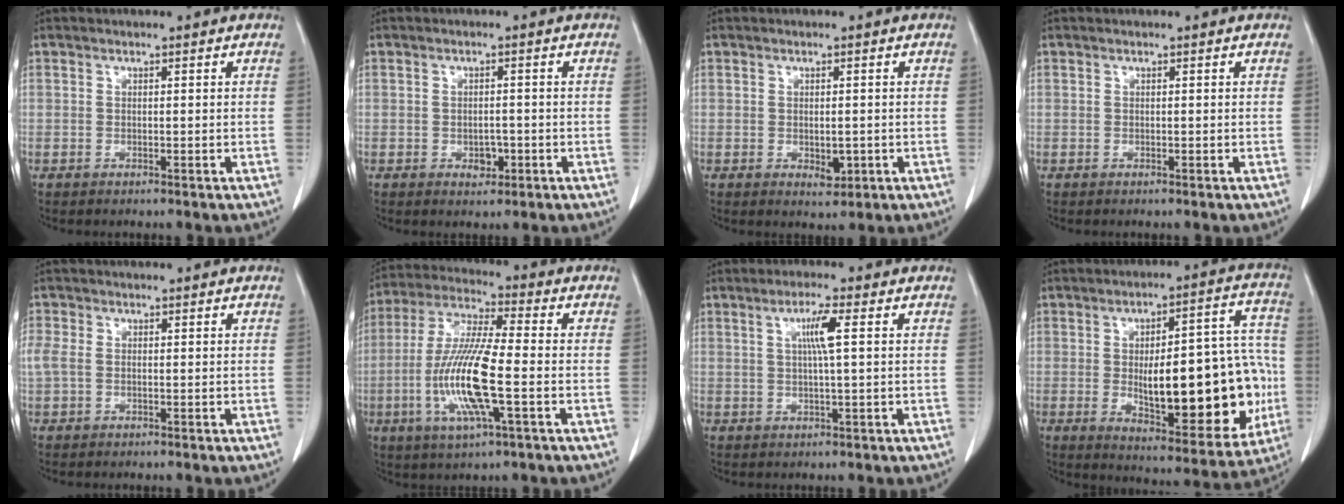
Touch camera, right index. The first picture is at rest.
{"total": 2.3, "force": [-0.8, 1.5, 1.6], "torque": [-0.023, 0.002, -0.006]}
{"total": 2.5, "force": [-0.5, 1.3, 2.0], "torque": [-0.030, -0.004, -0.001]}
{"total": 0.0}
{"total": 3.9, "force": [0.1, 2.7, 2.8], "torque": [-0.098, 0.020, 0.007]}
{"total": 14.2, "force": [-3.3, 1.4, 13.7], "torque": [-0.284, -0.012, -0.066]}
{"total": 4.1, "force": [1.0, -0.3, 4.0], "torque": [-0.075, 0.001, 0.018]}
{"total": 23.3, "force": [-3.1, 7.8, 21.8], "torque": [-0.254, 0.029, -0.019]}